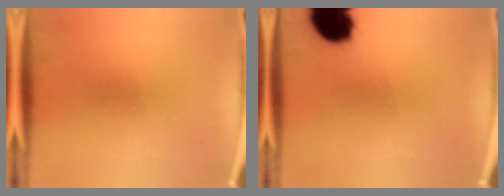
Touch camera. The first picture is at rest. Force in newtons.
{"total": 11.8}